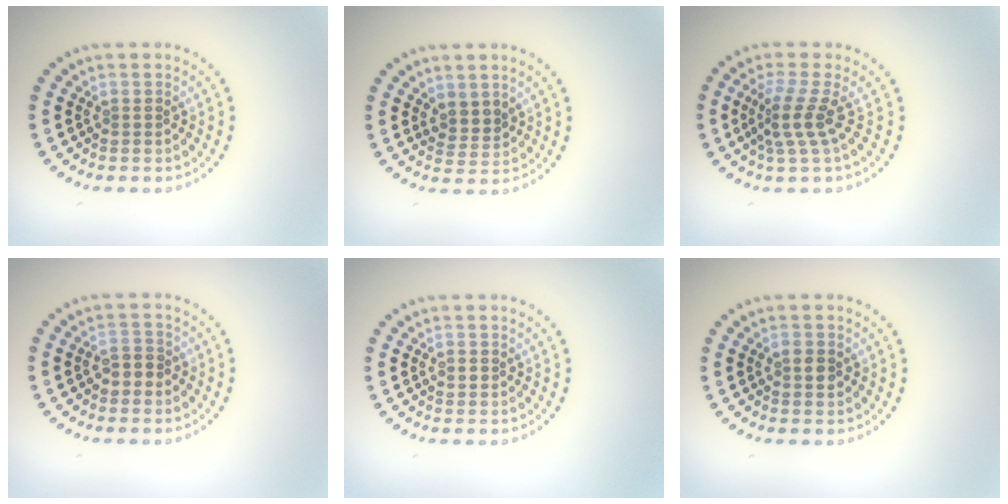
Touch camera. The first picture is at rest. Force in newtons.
{"total": 1.9, "press": 1.5, "slide": 1.2}
{"total": 3.0, "press": 2.1, "slide": 2.1}
{"total": 1.7, "press": 1.6, "slide": 0.5}
{"total": 0.9, "press": 0.9, "slide": 0.0}
{"total": 1.1, "press": 1.1, "slide": 0.1}